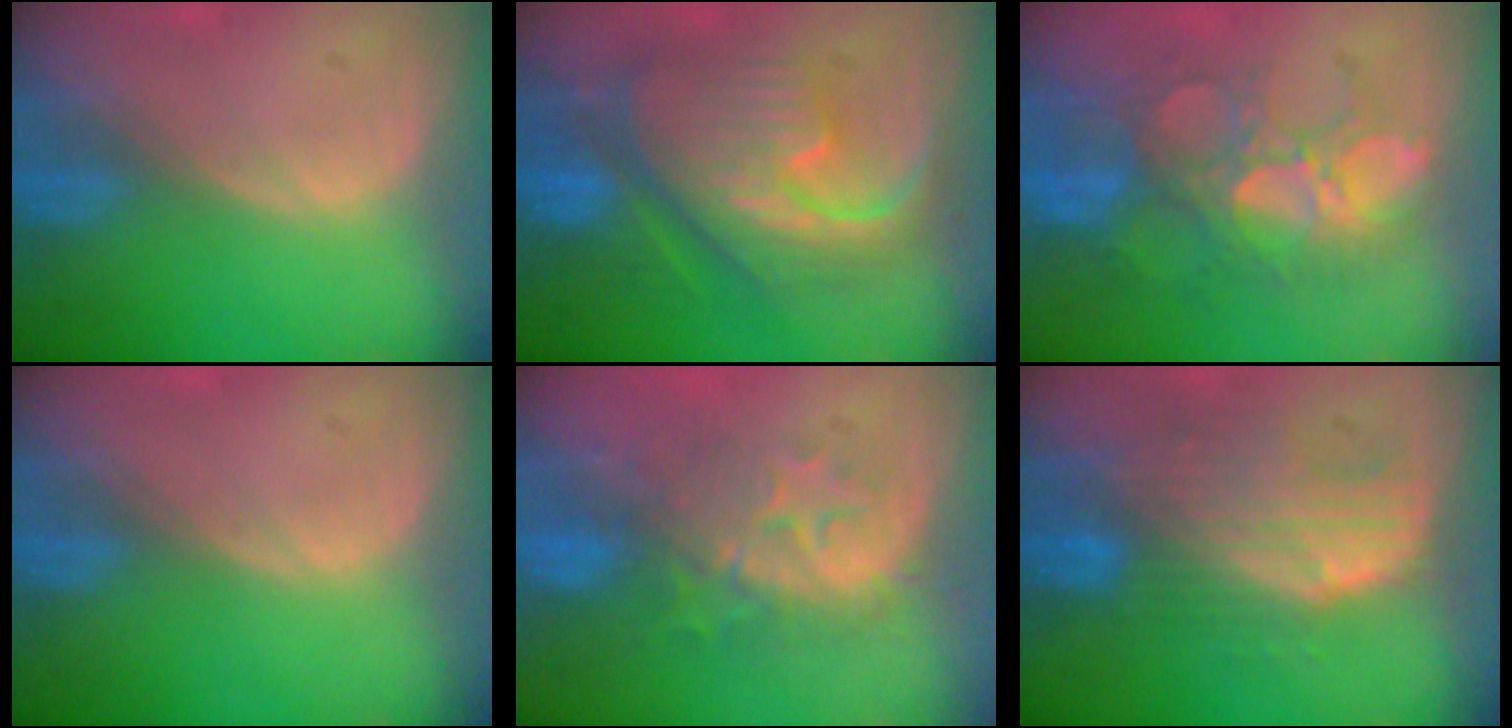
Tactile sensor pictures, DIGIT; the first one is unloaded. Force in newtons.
{"total": 12.1, "press": 12.0, "slide": 1.4}
{"total": 10.9, "press": 9.6, "slide": 5.2}
{"total": 0.0}
{"total": 8.5, "press": 8.2, "slide": 1.9}
{"total": 9.2, "press": 8.4, "slide": 3.7}